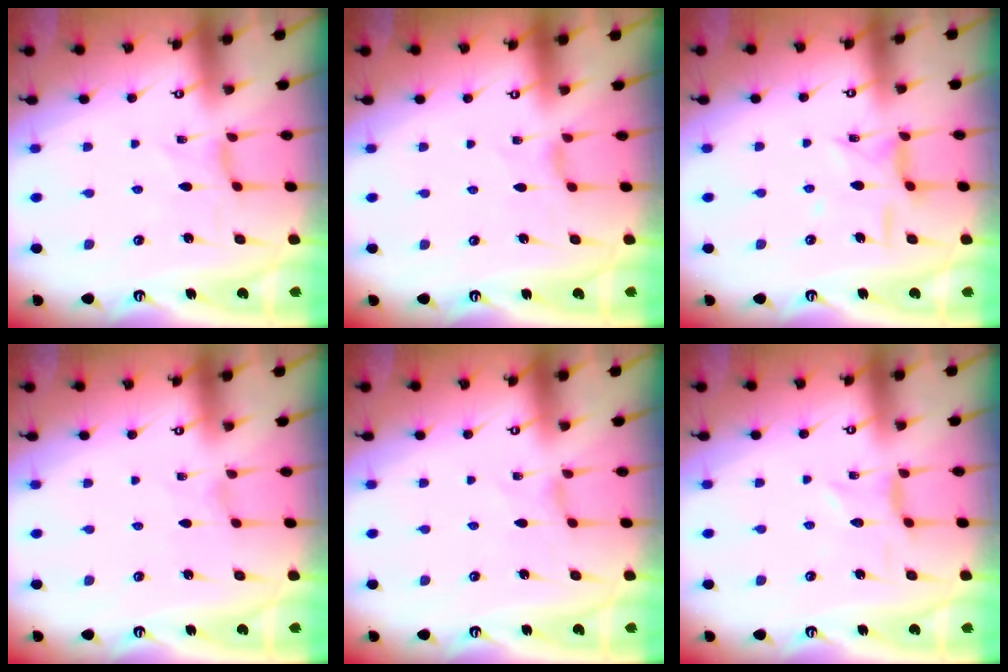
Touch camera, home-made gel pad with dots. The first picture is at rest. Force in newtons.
{"total": 1.7, "press": 1.7, "slide": 0.3}
{"total": 7.5, "press": 7.5, "slide": 0.5}
{"total": 0.0}
{"total": 0.0}
{"total": 0.9, "press": 0.8, "slide": 0.1}